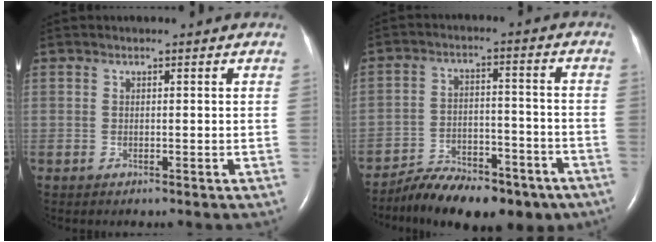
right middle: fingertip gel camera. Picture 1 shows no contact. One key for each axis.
{"total": 14.6, "fx": -11.6, "fy": 5.8, "fz": 6.8, "tx": -0.098, "ty": 0.024, "tz": -0.171}